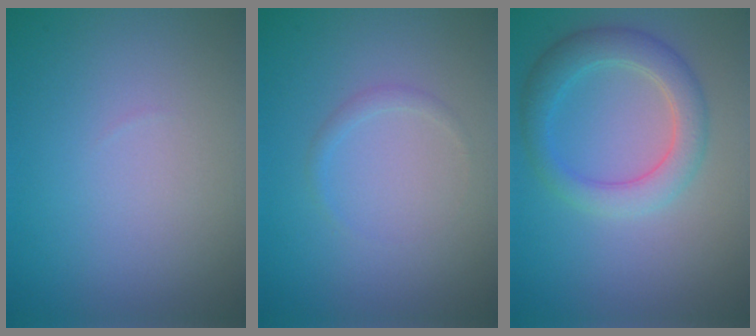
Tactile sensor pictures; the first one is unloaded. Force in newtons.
{"total": 0.8, "press": 0.8, "slide": 0.1}
{"total": 3.9, "press": 3.9, "slide": 0.2}